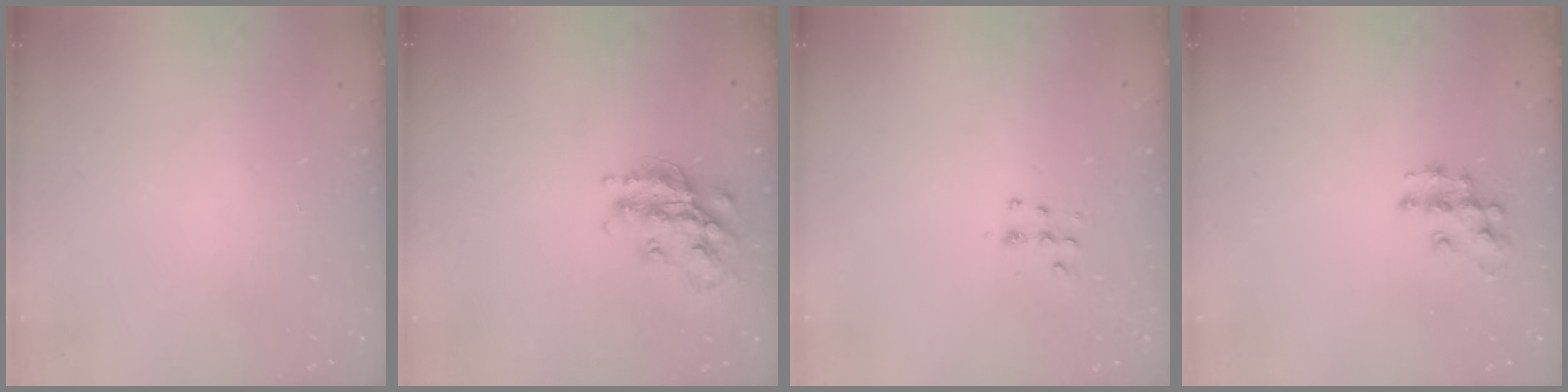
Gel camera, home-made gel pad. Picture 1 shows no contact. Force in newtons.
{"total": 16.9, "press": 16.9, "slide": 1.2}
{"total": 5.2, "press": 5.1, "slide": 1.0}
{"total": 9.2, "press": 9.2, "slide": 0.5}